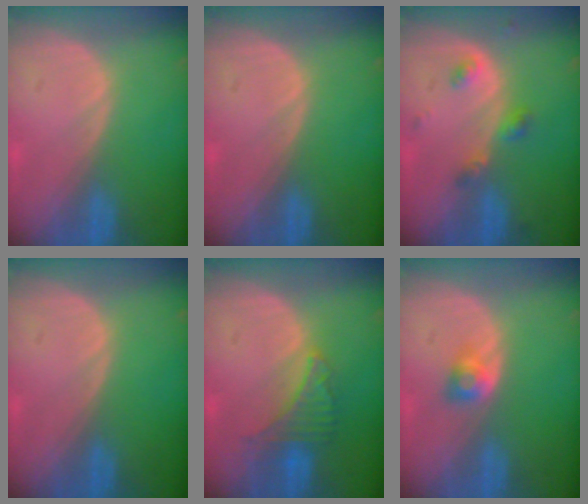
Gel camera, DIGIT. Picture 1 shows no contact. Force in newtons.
{"total": 0.0}
{"total": 3.4, "press": 3.4, "slide": 0.7}
{"total": 0.0}
{"total": 5.0, "press": 5.0, "slide": 0.4}
{"total": 2.7, "press": 2.4, "slide": 1.1}